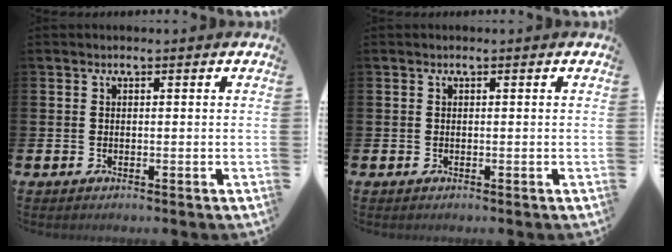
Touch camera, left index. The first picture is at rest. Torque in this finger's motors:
{"motor_torque": [0.00, 0.00, 0.02, 0.00]}